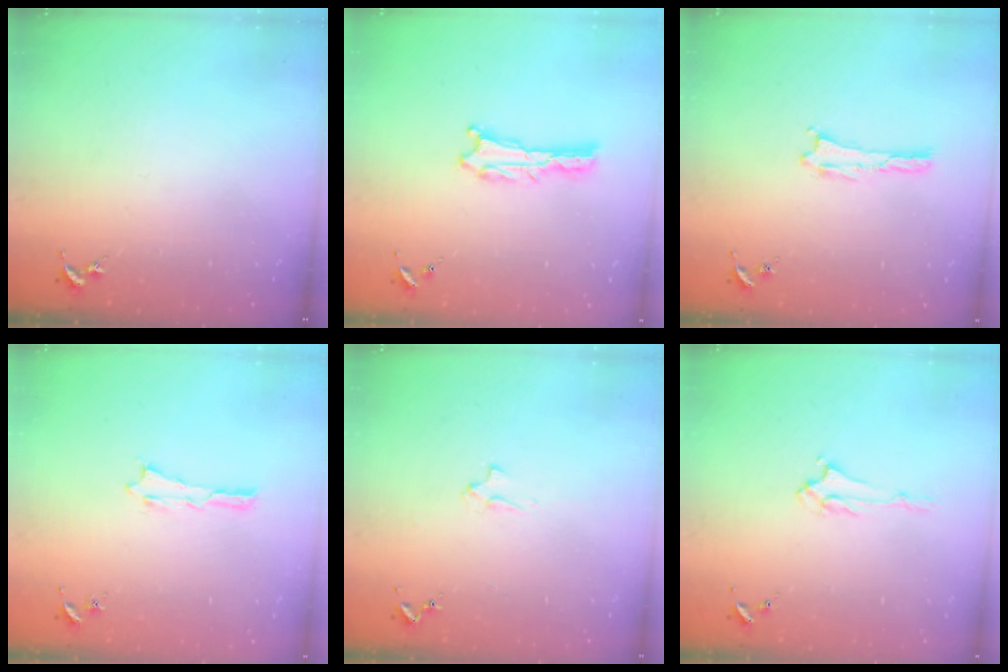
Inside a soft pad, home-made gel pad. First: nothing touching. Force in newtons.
{"total": 0.6, "press": 0.6, "slide": 0.1}
{"total": 0.0}
{"total": 0.0}
{"total": 2.1, "press": 2.1, "slide": 0.3}
{"total": 1.4, "press": 1.4, "slide": 0.3}